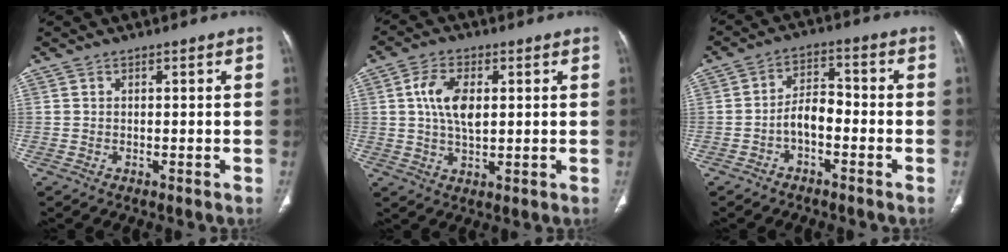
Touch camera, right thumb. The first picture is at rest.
{"total": 8.0, "force": [1.6, 4.3, 6.6], "torque": [-0.124, -0.002, 0.029]}
{"total": 5.5, "force": [-2.2, 3.0, 4.0], "torque": [-0.059, 0.036, -0.046]}